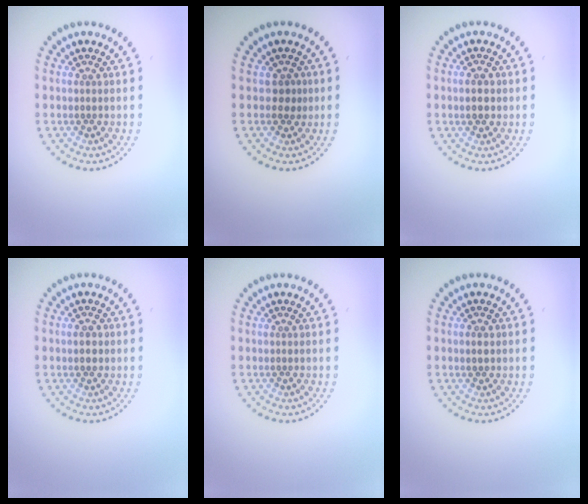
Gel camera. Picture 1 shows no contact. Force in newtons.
{"total": 1.3, "press": 1.0, "slide": 0.8}
{"total": 2.2, "press": 2.2, "slide": 0.1}
{"total": 1.4, "press": 1.4, "slide": 0.1}
{"total": 0.0}
{"total": 1.0, "press": 0.9, "slide": 0.4}